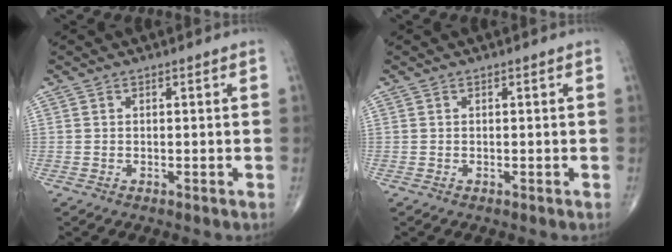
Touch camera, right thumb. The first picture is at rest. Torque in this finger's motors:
{"motor_torque": [0.00, 0.00, 0.00, 0.00, 0.00]}